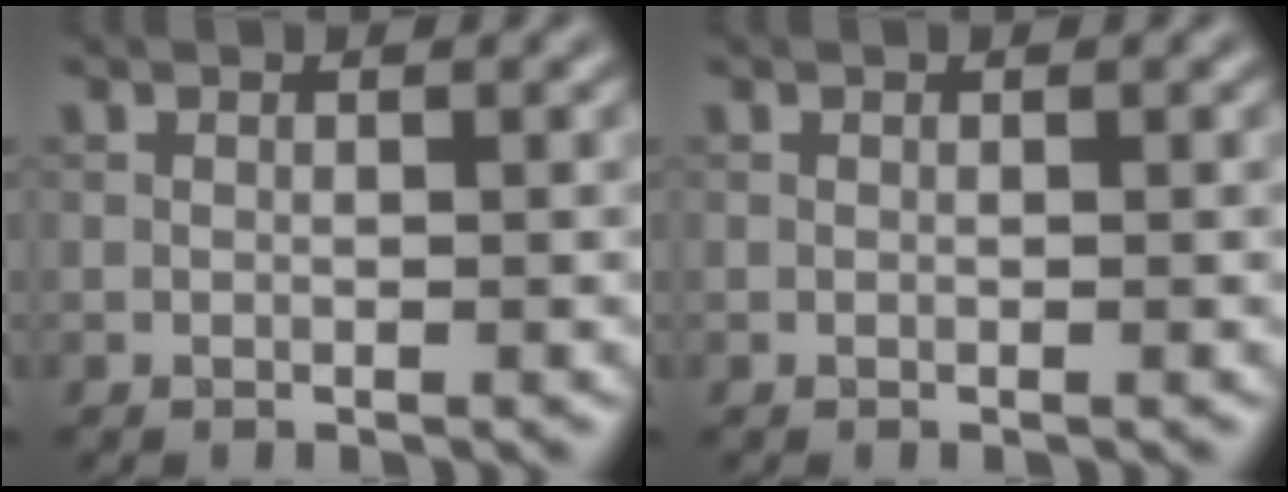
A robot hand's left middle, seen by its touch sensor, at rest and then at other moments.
{"total": 0.0}